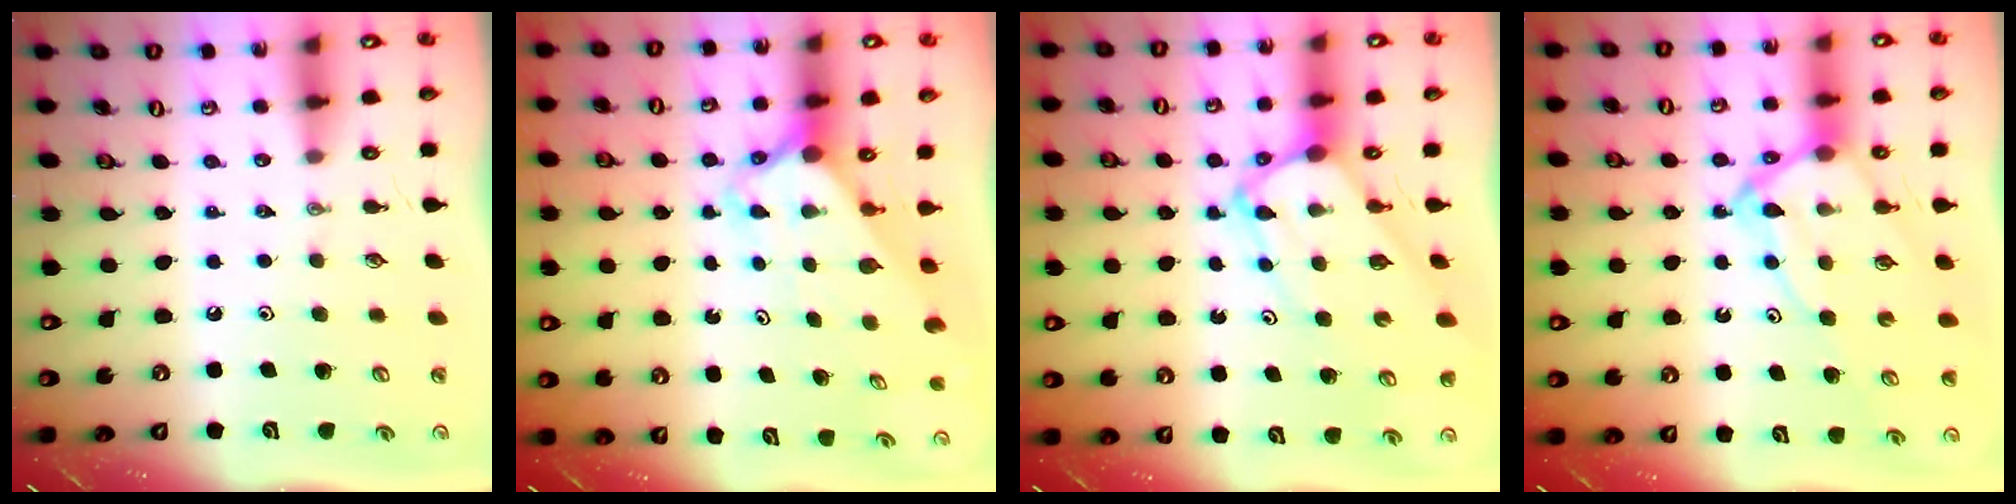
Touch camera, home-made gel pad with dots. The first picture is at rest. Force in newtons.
{"total": 2.8, "press": 2.8, "slide": 0.2}
{"total": 7.6, "press": 7.5, "slide": 0.8}
{"total": 10.6, "press": 10.5, "slide": 1.2}